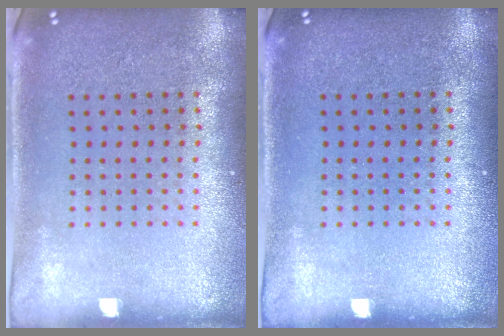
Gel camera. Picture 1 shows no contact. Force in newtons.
{"total": 0.0}